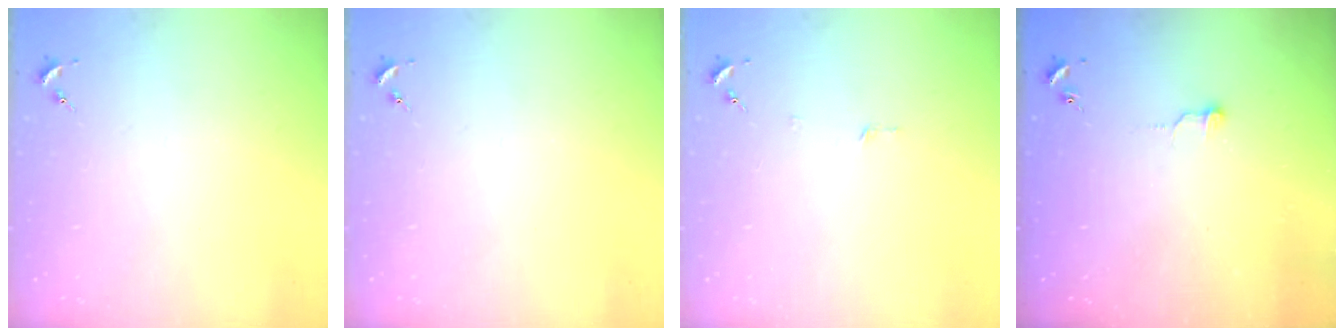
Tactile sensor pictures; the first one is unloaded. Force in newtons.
{"total": 0.0}
{"total": 2.7, "press": 2.7, "slide": 0.2}
{"total": 6.6, "press": 6.6, "slide": 0.4}